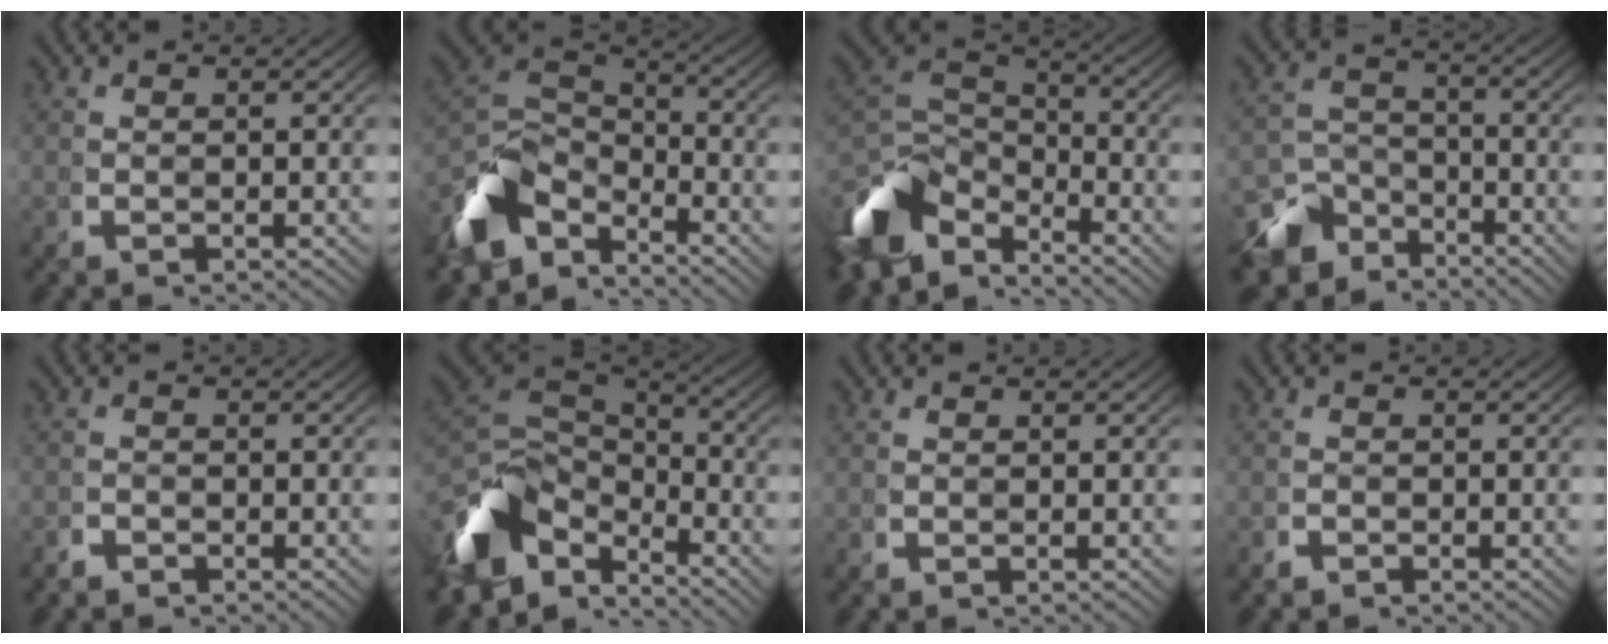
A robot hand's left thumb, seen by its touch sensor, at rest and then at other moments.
{"total": 10.0, "force": [-2.4, 6.7, 7.0], "torque": [-0.162, -0.030, -0.038]}
{"total": 10.9, "force": [-3.1, 7.3, 7.5], "torque": [-0.171, -0.032, -0.048]}
{"total": 9.0, "force": [-5.0, 6.3, 4.0], "torque": [-0.052, -0.037, -0.077]}
{"total": 1.2, "force": [-1.2, 0.4, -0.1], "torque": [0.006, -0.008, -0.024]}
{"total": 12.3, "force": [-2.5, 8.4, 8.7], "torque": [-0.200, -0.038, -0.033]}
{"total": 0.0}
{"total": 1.0, "force": [-0.9, 0.3, -0.1], "torque": [0.006, -0.006, -0.019]}